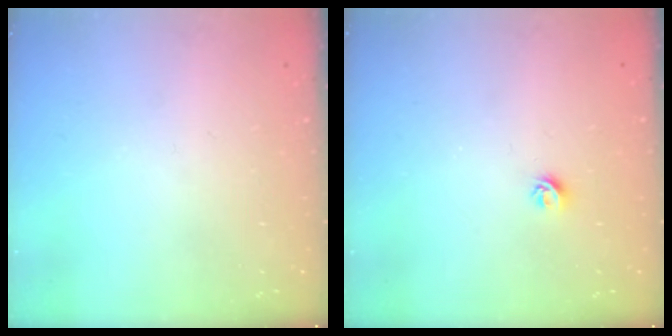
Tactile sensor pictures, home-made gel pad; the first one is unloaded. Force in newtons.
{"total": 4.2, "press": 4.1, "slide": 0.7}